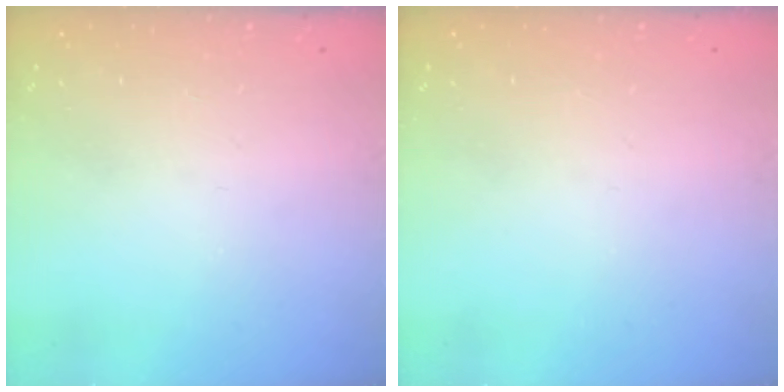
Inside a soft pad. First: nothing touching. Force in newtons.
{"total": 0.0}